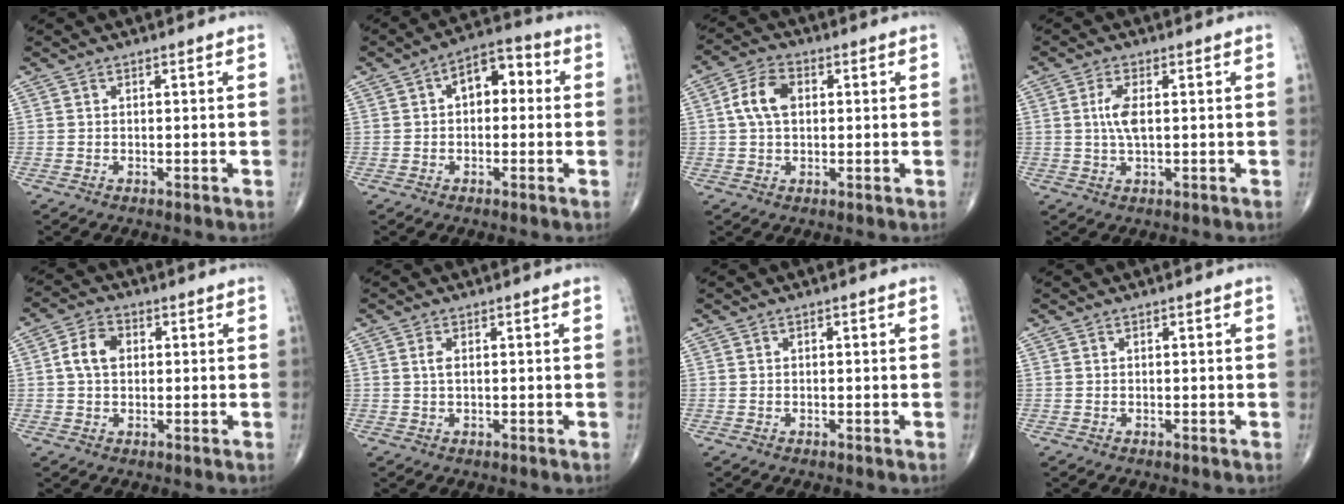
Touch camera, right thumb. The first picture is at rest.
{"total": 7.8, "force": [0.9, 4.8, 6.0], "torque": [-0.058, 0.029, 0.002]}
{"total": 6.9, "force": [1.1, 4.5, 5.1], "torque": [-0.099, 0.015, 0.015]}
{"total": 4.3, "force": [0.5, 1.6, 4.0], "torque": [-0.092, 0.000, 0.010]}
{"total": 5.5, "force": [0.7, 3.9, 3.8], "torque": [-0.070, 0.012, 0.007]}
{"total": 1.5, "force": [0.3, 0.6, 1.3], "torque": [-0.031, 0.000, 0.009]}
{"total": 0.0}
{"total": 0.0}